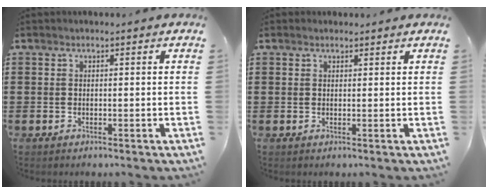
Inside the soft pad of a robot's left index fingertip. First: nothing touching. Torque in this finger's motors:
{"motor_torque": [1.60, -0.54, 0.16, 0.01]}